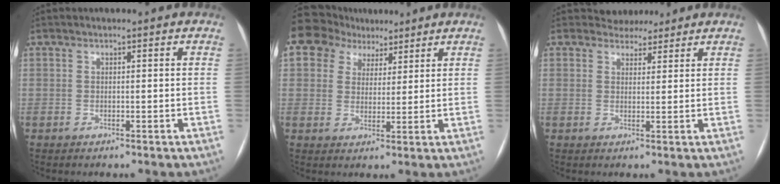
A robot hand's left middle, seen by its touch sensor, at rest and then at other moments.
{"total": 6.2, "force": [4.6, 4.1, 0.8], "torque": [-0.005, 0.025, 0.080]}
{"total": 3.5, "force": [3.1, 1.6, -0.1], "torque": [0.003, 0.005, 0.043]}